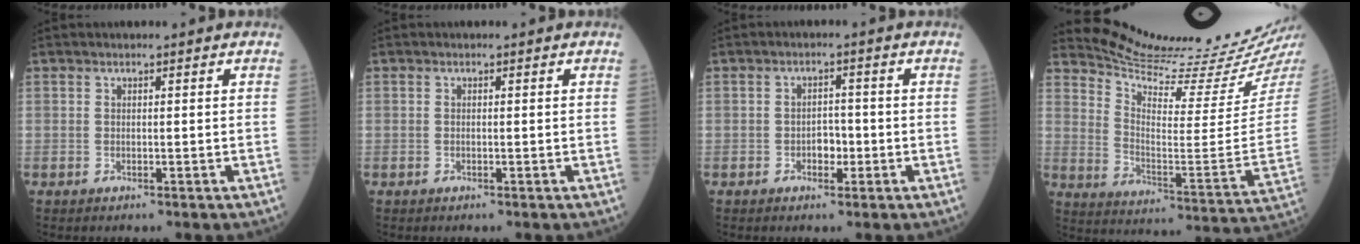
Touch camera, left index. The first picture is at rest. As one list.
[{"total": 0.0}, {"total": 2.7, "force": [-1.0, 1.6, 1.9], "torque": [-0.026, 0.007, -0.017]}, {"total": 21.7, "force": [20.8, -1.3, 6.2], "torque": [-0.119, -0.126, 0.291]}]